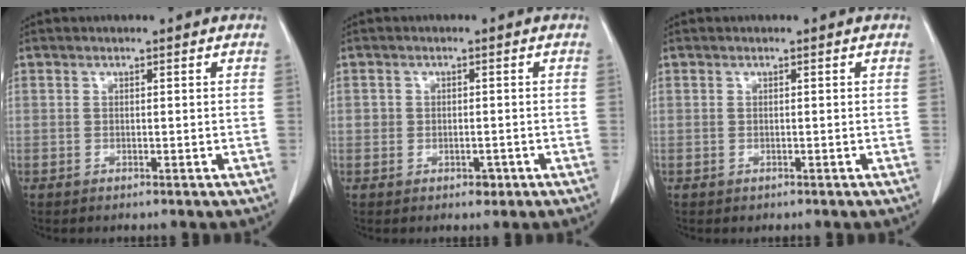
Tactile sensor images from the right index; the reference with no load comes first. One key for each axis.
{"total": 2.3, "fx": -0.7, "fy": 1.9, "fz": 1.0, "tx": -0.010, "ty": 0.004, "tz": -0.004}
{"total": 0.0}